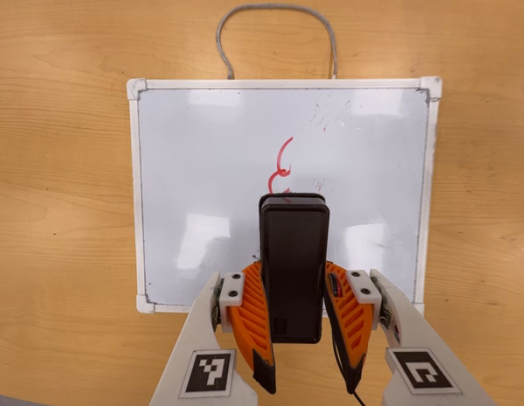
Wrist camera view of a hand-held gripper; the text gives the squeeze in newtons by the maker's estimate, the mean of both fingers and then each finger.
{"total": 9.0, "left": 6.9, "right": 11.1}